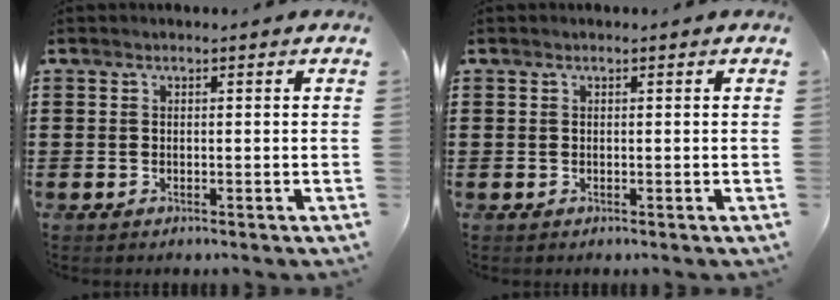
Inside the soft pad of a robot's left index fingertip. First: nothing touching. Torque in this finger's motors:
{"motor_torque": [0.02, -0.02, -0.04, 0.00]}